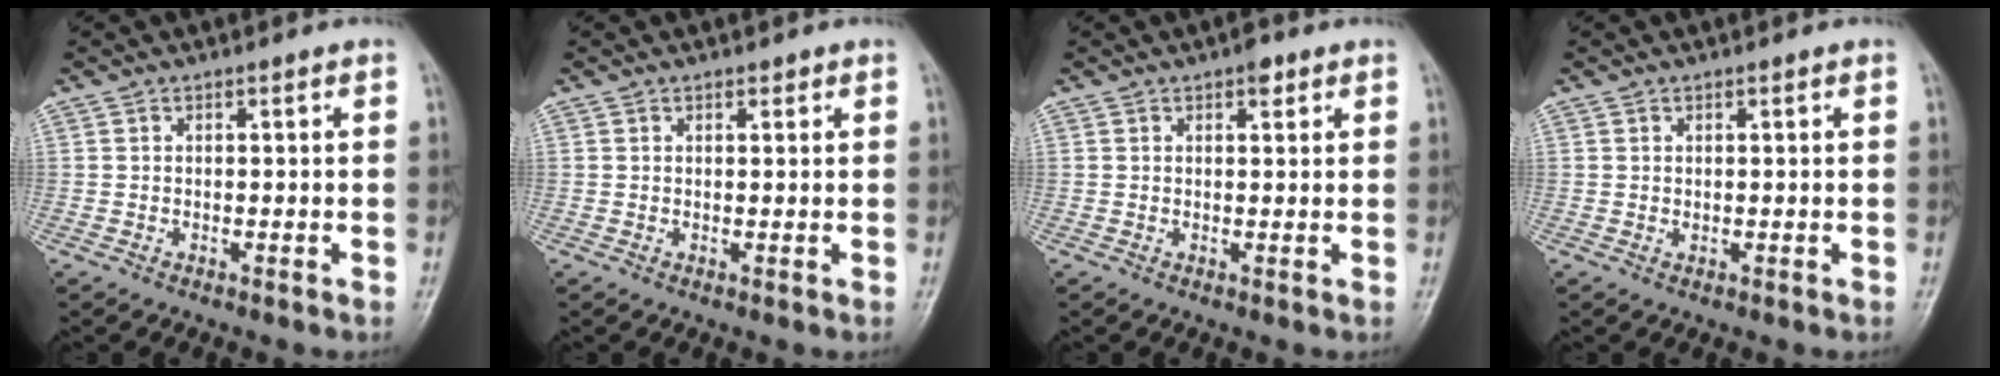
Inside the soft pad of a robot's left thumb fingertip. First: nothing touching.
{"total": 1.1, "force": [0.7, 0.6, 0.5], "torque": [-0.002, -0.004, 0.008]}
{"total": 2.4, "force": [1.4, 1.2, 1.6], "torque": [-0.014, -0.003, 0.016]}
{"total": 0.7, "force": [0.4, 0.4, 0.5], "torque": [-0.005, -0.002, 0.007]}